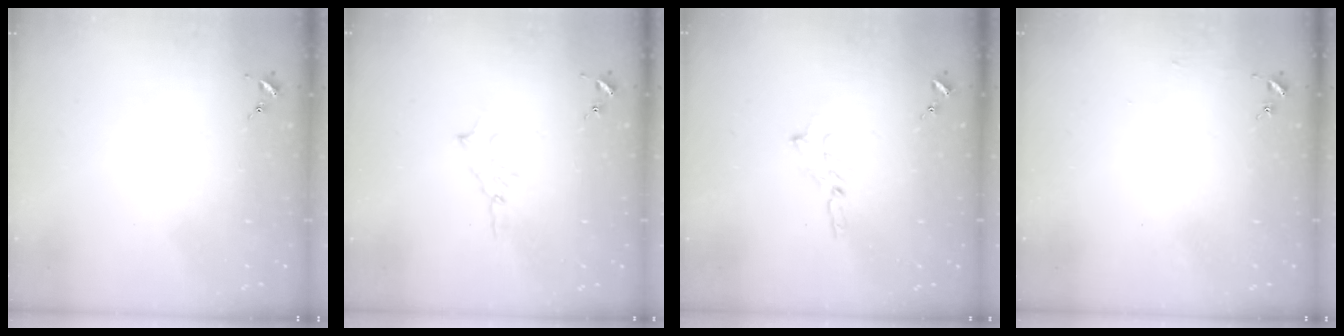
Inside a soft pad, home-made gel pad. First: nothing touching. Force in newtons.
{"total": 4.7, "press": 4.7, "slide": 0.5}
{"total": 3.5, "press": 3.5, "slide": 0.1}
{"total": 2.5, "press": 2.5, "slide": 0.2}